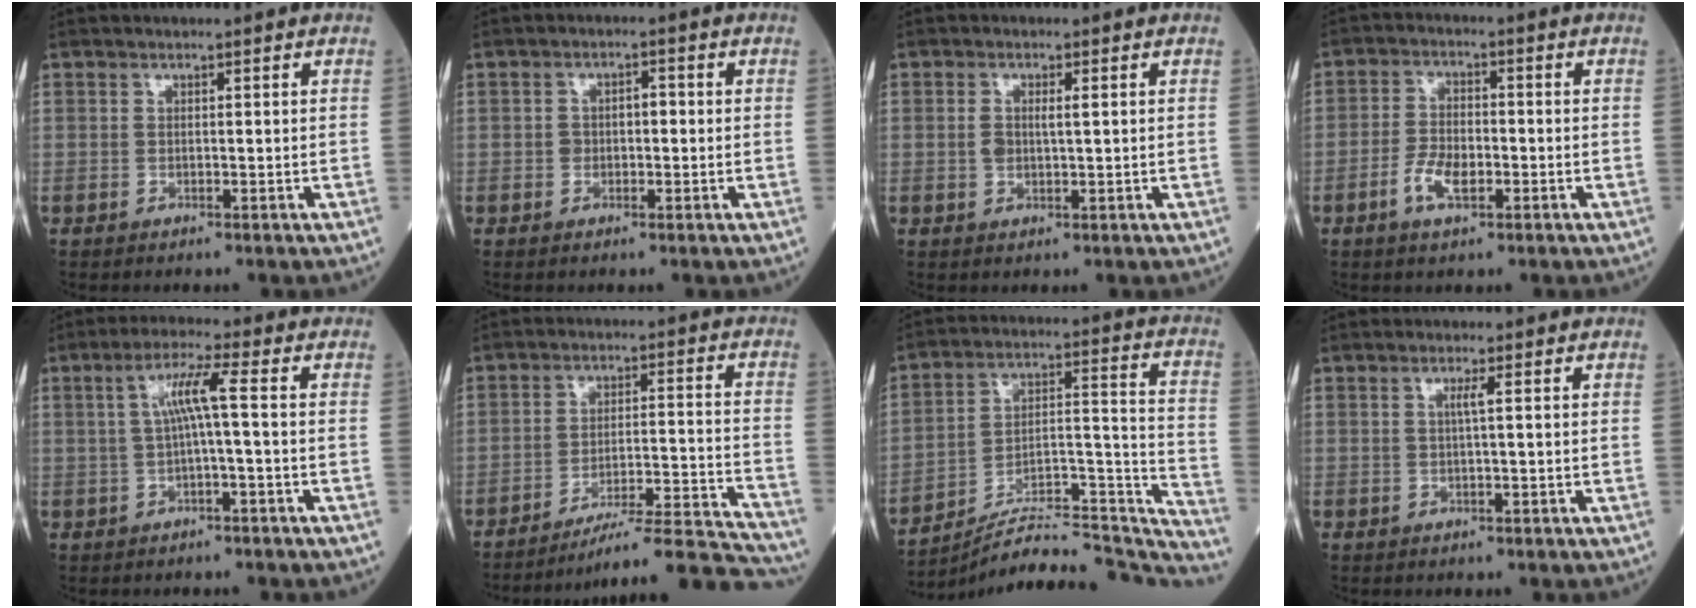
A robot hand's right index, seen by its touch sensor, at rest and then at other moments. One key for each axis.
{"total": 2.5, "fx": -0.2, "fy": 1.7, "fz": 1.9, "tx": -0.030, "ty": 0.017, "tz": -0.002}
{"total": 2.5, "fx": 0.2, "fy": 0.9, "fz": 2.3, "tx": -0.053, "ty": 0.005, "tz": 0.006}
{"total": 4.2, "fx": -1.6, "fy": 2.5, "fz": 3.0, "tx": -0.054, "ty": 0.005, "tz": -0.028}
{"total": 5.1, "fx": 0.2, "fy": -0.3, "fz": 5.1, "tx": -0.095, "ty": 0.018, "tz": 0.008}
{"total": 18.5, "fx": -17.8, "fy": -0.3, "fz": 5.3, "tx": -0.040, "ty": 0.019, "tz": -0.250}
{"total": 27.3, "fx": -25.7, "fy": 3.3, "fz": 8.4, "tx": -0.078, "ty": 0.038, "tz": -0.369}
{"total": 1.3, "fx": 0.2, "fy": -0.3, "fz": 1.2, "tx": -0.024, "ty": 0.002, "tz": 0.001}